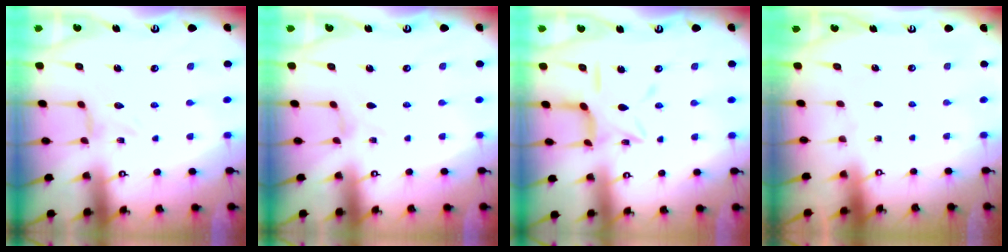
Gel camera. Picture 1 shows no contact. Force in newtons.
{"total": 0.0}
{"total": 10.3, "press": 10.2, "slide": 0.8}
{"total": 0.0}